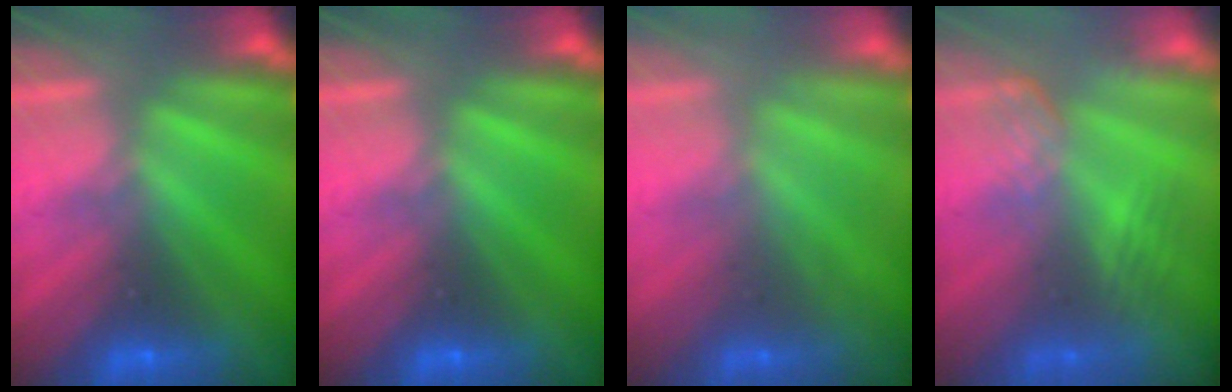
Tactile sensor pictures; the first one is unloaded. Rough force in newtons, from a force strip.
{"total": 0.0}
{"total": 2.1}
{"total": 2.7}